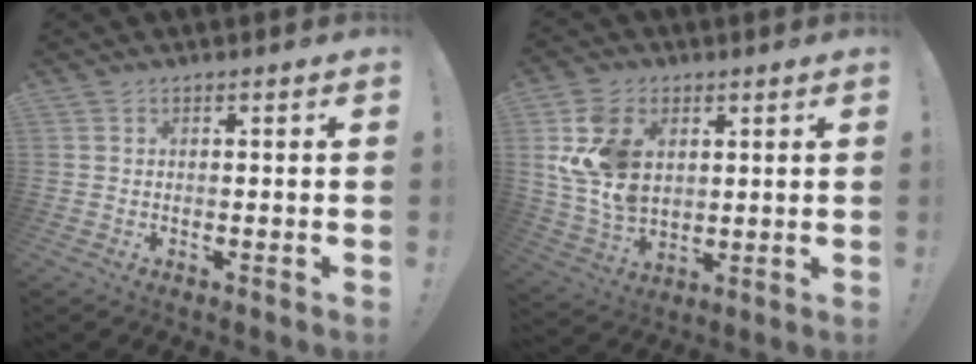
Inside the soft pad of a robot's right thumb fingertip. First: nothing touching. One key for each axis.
{"total": 15.7, "fx": 4.2, "fy": 11.6, "fz": 9.7, "tx": -0.187, "ty": -0.018, "tz": 0.083}